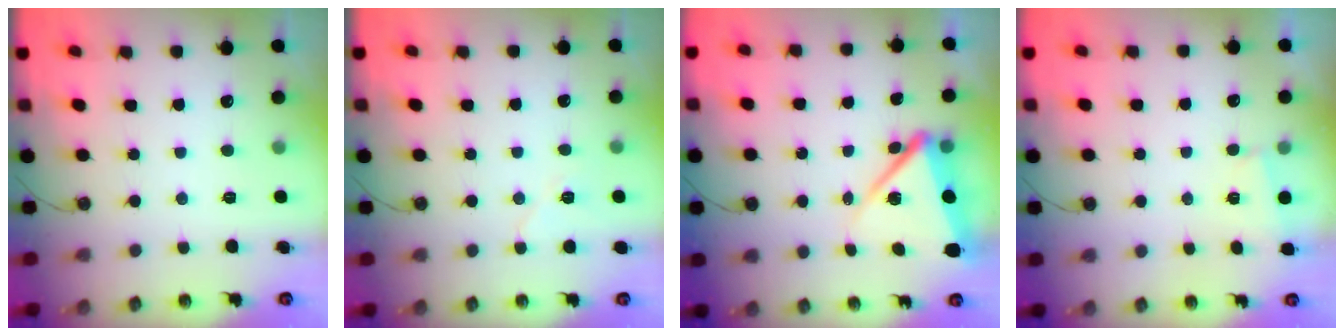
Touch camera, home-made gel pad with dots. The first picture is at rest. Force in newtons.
{"total": 5.5, "press": 5.0, "slide": 2.3}
{"total": 10.3, "press": 10.1, "slide": 1.9}
{"total": 1.1, "press": 1.0, "slide": 0.3}